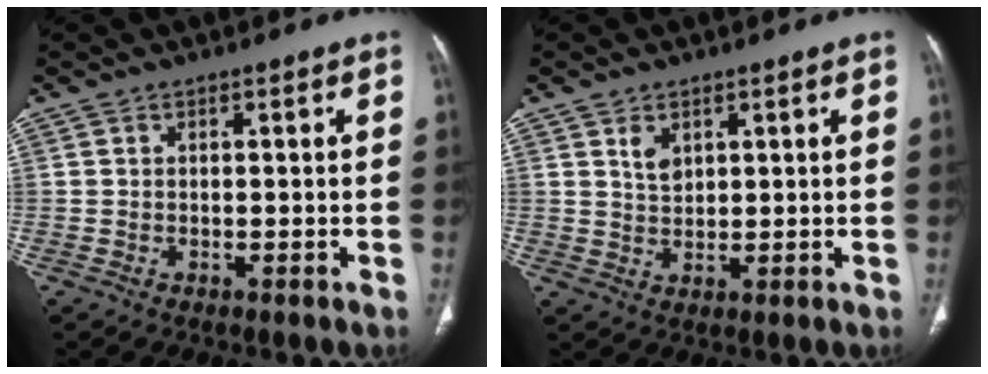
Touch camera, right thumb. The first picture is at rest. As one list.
[{"total": 3.2, "force": [1.6, 2.0, 1.8], "torque": [-0.024, -0.012, 0.036]}]